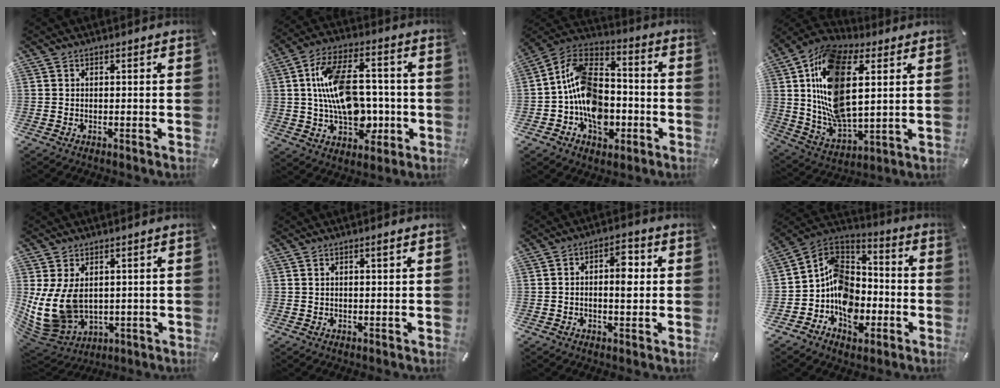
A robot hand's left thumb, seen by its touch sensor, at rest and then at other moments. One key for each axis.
{"total": 17.8, "fx": -0.3, "fy": 11.6, "fz": 13.6, "tx": -0.250, "ty": 0.020, "tz": -0.004}
{"total": 16.5, "fx": -3.9, "fy": 12.0, "fz": 10.6, "tx": -0.204, "ty": 0.029, "tz": -0.070}
{"total": 20.1, "fx": 6.3, "fy": 11.6, "fz": 15.2, "tx": -0.336, "ty": -0.023, "tz": 0.109}
{"total": 12.0, "fx": 1.8, "fy": 9.3, "fz": 7.4, "tx": -0.175, "ty": -0.021, "tz": 0.035}
{"total": 1.3, "fx": 0.7, "fy": 0.1, "fz": 1.1, "tx": -0.021, "ty": -0.001, "tz": 0.011}
{"total": 6.5, "fx": 0.5, "fy": 3.4, "fz": 5.5, "tx": -0.072, "ty": 0.003, "tz": 0.001}
{"total": 12.5, "fx": -4.8, "fy": 10.1, "fz": 5.6, "tx": -0.119, "ty": 0.022, "tz": -0.086}